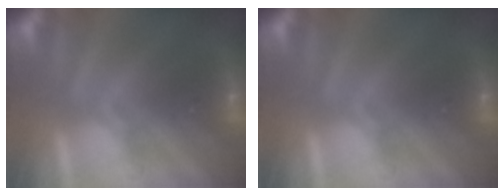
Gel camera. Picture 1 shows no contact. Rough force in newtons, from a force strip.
{"total": 0.0}